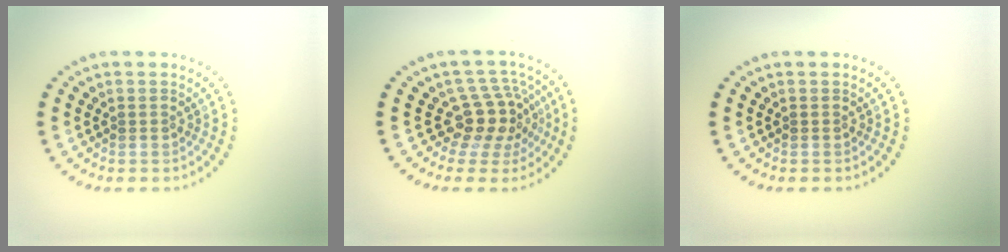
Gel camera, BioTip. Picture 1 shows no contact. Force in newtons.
{"total": 4.0, "press": 3.0, "slide": 2.7}
{"total": 0.0}